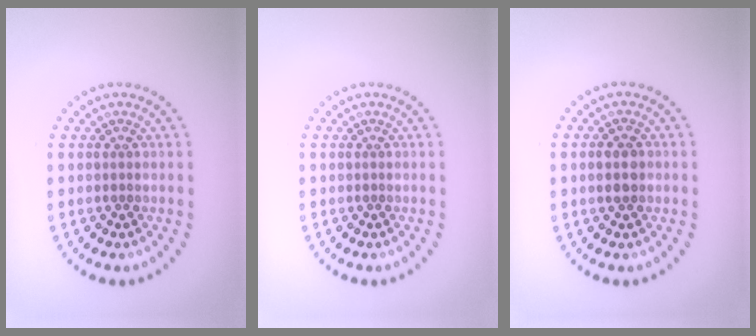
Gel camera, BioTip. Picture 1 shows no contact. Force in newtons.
{"total": 0.0}
{"total": 1.9, "press": 1.9, "slide": 0.1}